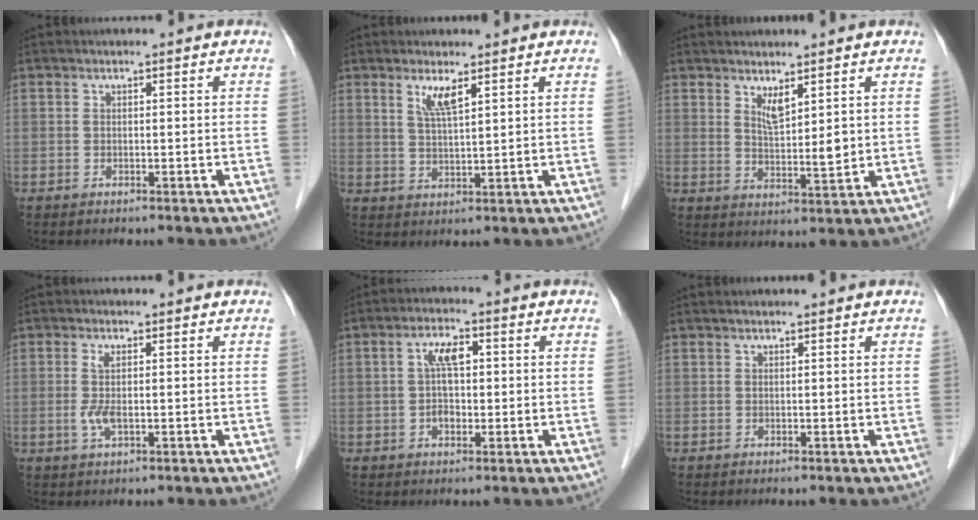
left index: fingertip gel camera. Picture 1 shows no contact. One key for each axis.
{"total": 3.4, "fx": 2.0, "fy": 0.1, "fz": 2.7, "tx": -0.058, "ty": -0.006, "tz": 0.043}
{"total": 3.9, "fx": 2.2, "fy": 0.7, "fz": 3.2, "tx": -0.061, "ty": -0.015, "tz": 0.047}
{"total": 2.7, "fx": -0.3, "fy": 0.6, "fz": 2.6, "tx": -0.064, "ty": -0.007, "tz": -0.003}
{"total": 4.3, "fx": 0.3, "fy": 2.2, "fz": 3.7, "tx": -0.077, "ty": 0.013, "tz": 0.005}
{"total": 0.7, "fx": 0.7, "fy": -0.1, "fz": 0.2, "tx": -0.006, "ty": 0.007, "tz": 0.014}